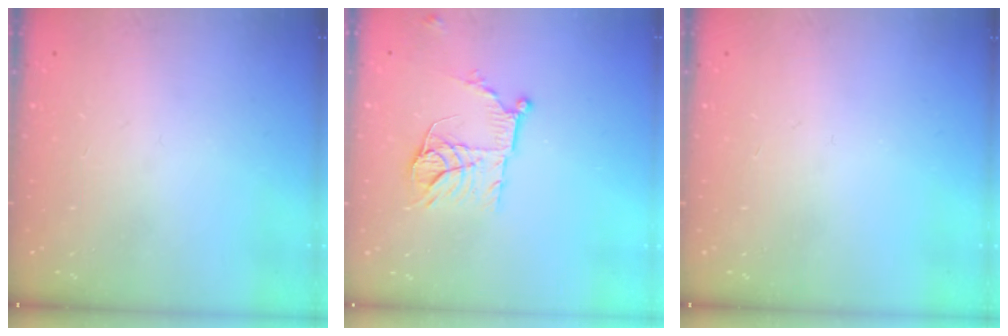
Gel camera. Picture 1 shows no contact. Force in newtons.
{"total": 12.2, "press": 12.1, "slide": 1.1}
{"total": 0.0}